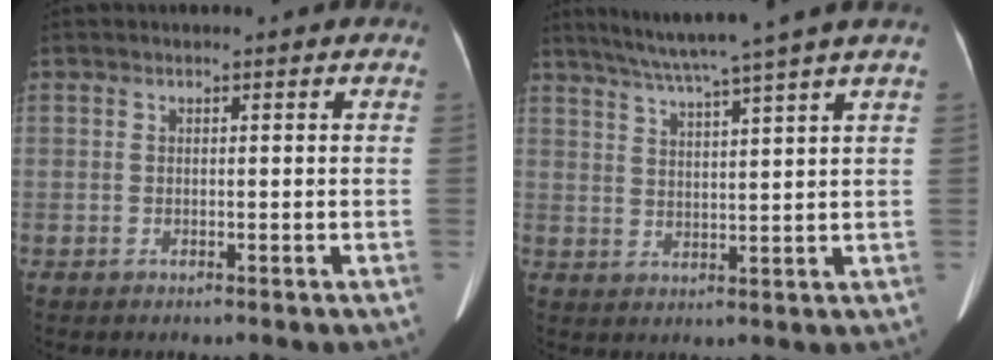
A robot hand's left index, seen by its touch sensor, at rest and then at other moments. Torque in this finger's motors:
{"motor_torque": [-0.23, -0.59, 0.04, 0.02]}